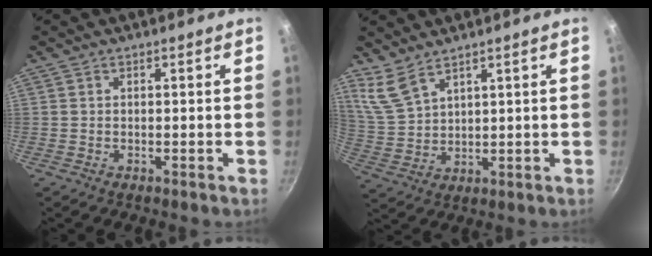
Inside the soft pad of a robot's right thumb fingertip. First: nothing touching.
{"total": 6.1, "force": [4.9, 2.3, 2.7], "torque": [-0.051, -0.029, 0.115]}